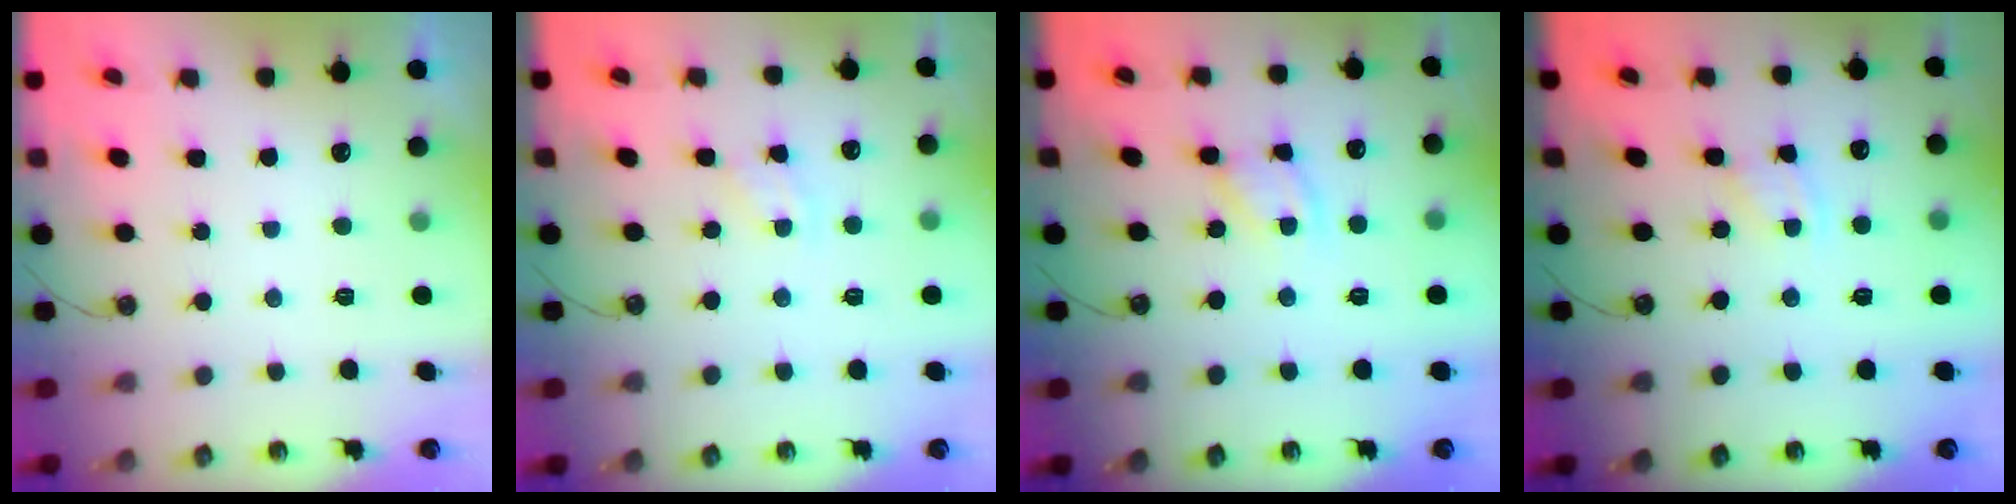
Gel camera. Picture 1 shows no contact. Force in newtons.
{"total": 2.2, "press": 2.2, "slide": 0.3}
{"total": 5.2, "press": 5.2, "slide": 0.5}
{"total": 2.6, "press": 2.6, "slide": 0.4}